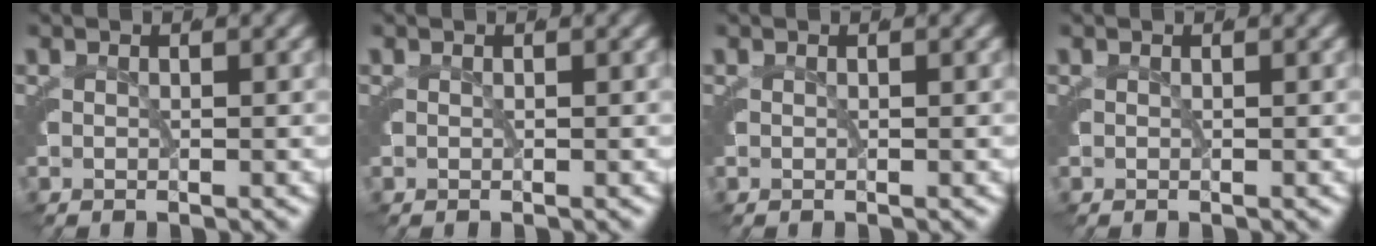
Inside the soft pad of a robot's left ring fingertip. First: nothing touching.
{"total": 0.0}
{"total": 0.0}
{"total": 0.0}